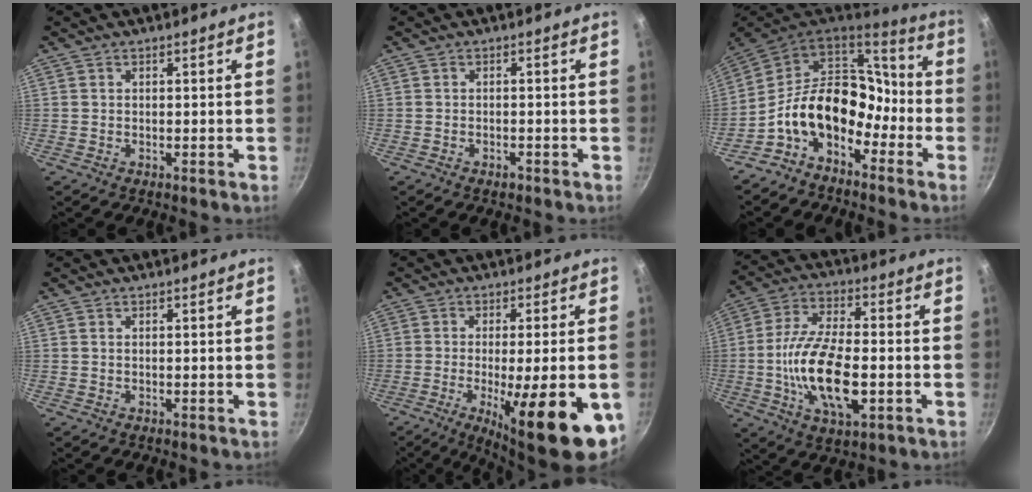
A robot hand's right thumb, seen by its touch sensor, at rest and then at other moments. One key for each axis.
{"total": 1.3, "fx": -0.9, "fy": 0.6, "fz": 0.7, "tx": -0.013, "ty": 0.008, "tz": -0.012}
{"total": 17.4, "fx": -6.1, "fy": 11.7, "fz": 11.3, "tx": -0.150, "ty": 0.078, "tz": -0.129}
{"total": 0.0}
{"total": 19.5, "fx": -6.6, "fy": 4.8, "fz": 17.7, "tx": -0.234, "ty": -0.009, "tz": -0.088}
{"total": 16.7, "fx": -3.2, "fy": 7.5, "fz": 14.5, "tx": -0.268, "ty": 0.018, "tz": -0.066}